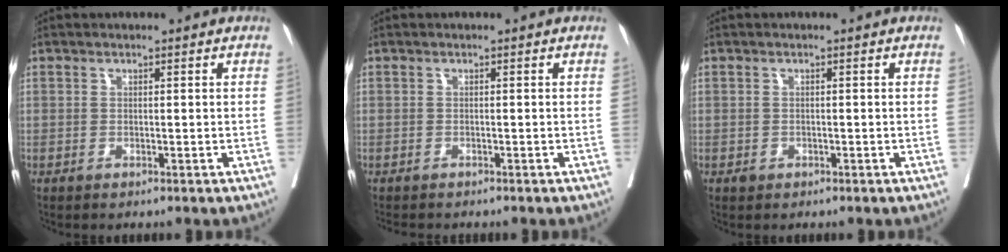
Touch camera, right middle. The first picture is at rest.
{"total": 2.6, "force": [-2.3, 0.6, 0.9], "torque": [-0.016, -0.005, -0.033]}
{"total": 0.8, "force": [-0.4, 0.6, 0.2], "torque": [-0.004, 0.001, -0.004]}